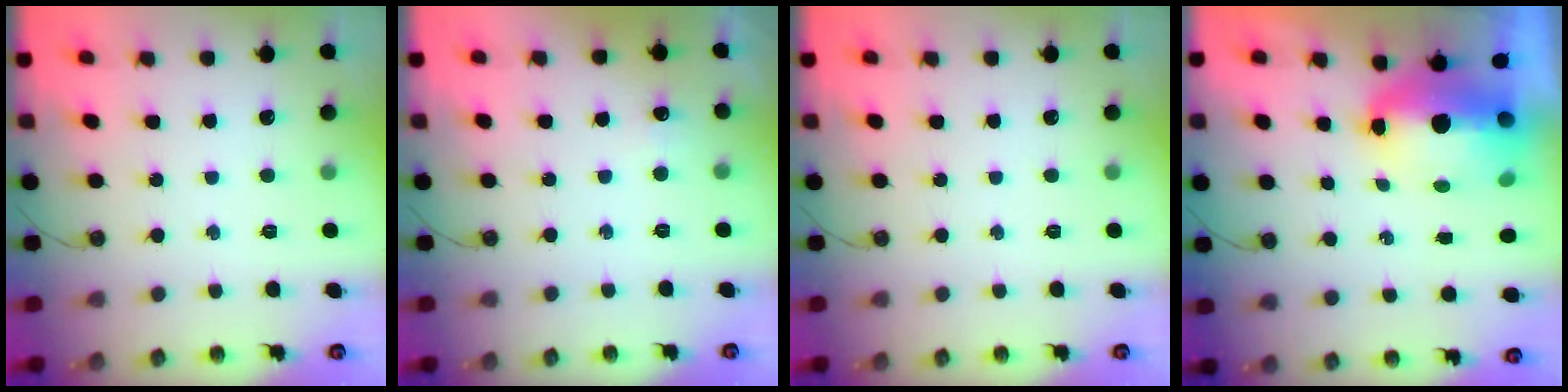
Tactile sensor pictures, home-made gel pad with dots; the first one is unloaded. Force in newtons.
{"total": 4.3, "press": 4.2, "slide": 0.7}
{"total": 0.0}
{"total": 15.1, "press": 12.0, "slide": 9.3}